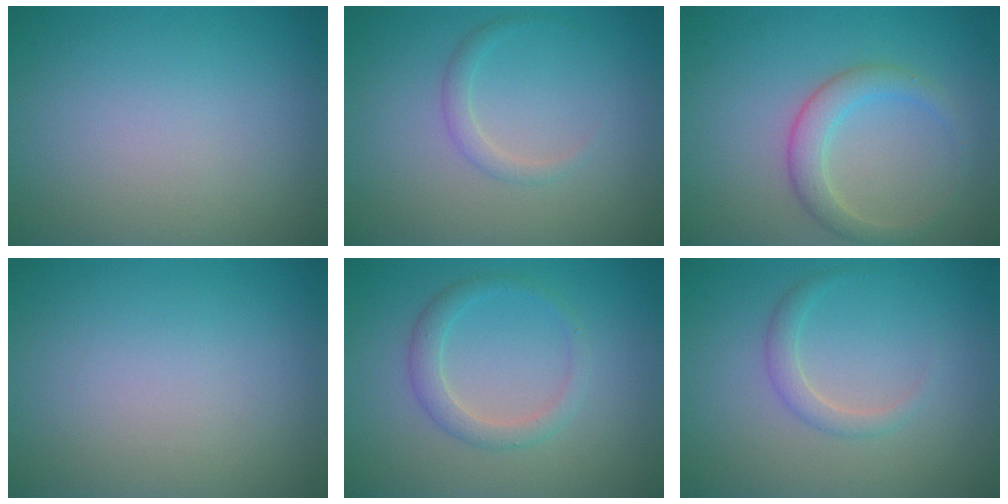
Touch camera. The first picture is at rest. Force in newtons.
{"total": 1.2, "press": 1.2, "slide": 0.1}
{"total": 2.8, "press": 2.8, "slide": 0.0}
{"total": 0.0}
{"total": 2.2, "press": 2.2, "slide": 0.1}
{"total": 1.6, "press": 1.6, "slide": 0.1}